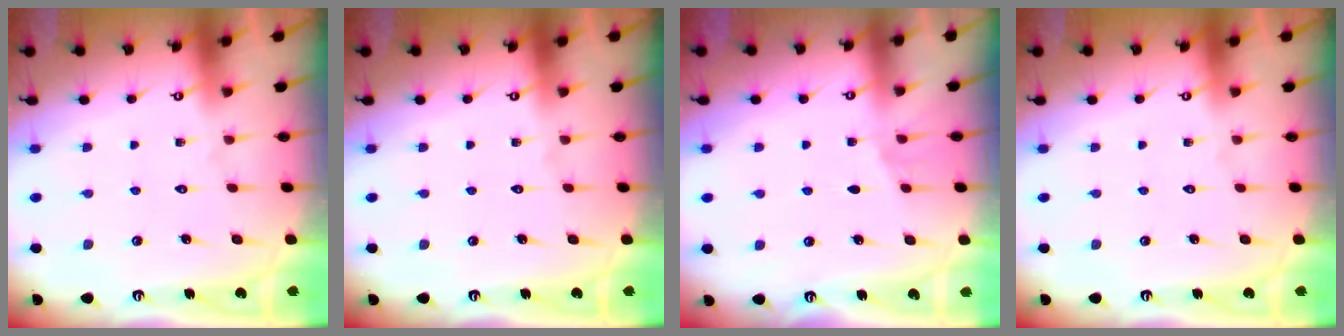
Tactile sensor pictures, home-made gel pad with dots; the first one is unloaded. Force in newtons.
{"total": 0.0}
{"total": 4.2, "press": 3.5, "slide": 2.3}
{"total": 0.0}